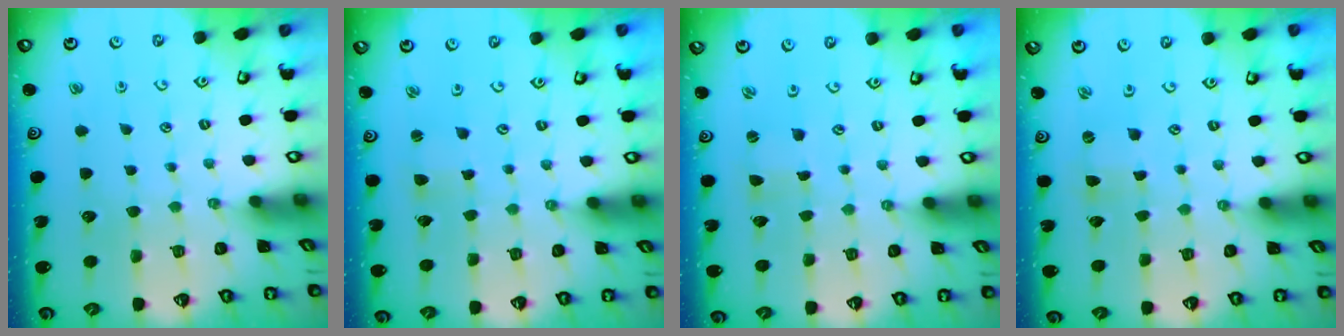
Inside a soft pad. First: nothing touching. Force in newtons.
{"total": 2.2, "press": 2.2, "slide": 0.3}
{"total": 0.0}
{"total": 1.9, "press": 1.9, "slide": 0.2}